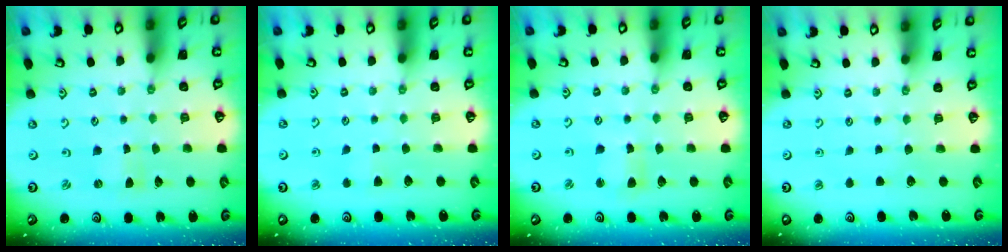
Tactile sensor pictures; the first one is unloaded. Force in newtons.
{"total": 2.7, "press": 2.7, "slide": 0.4}
{"total": 4.1, "press": 4.1, "slide": 0.5}
{"total": 0.0}